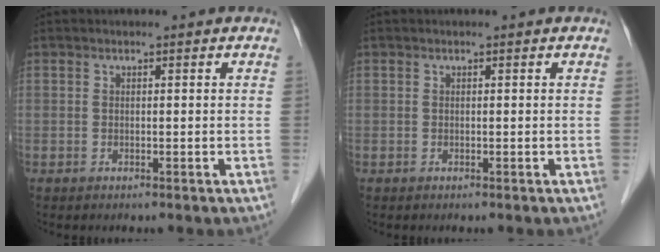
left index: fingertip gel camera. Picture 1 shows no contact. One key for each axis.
{"total": 0.0}